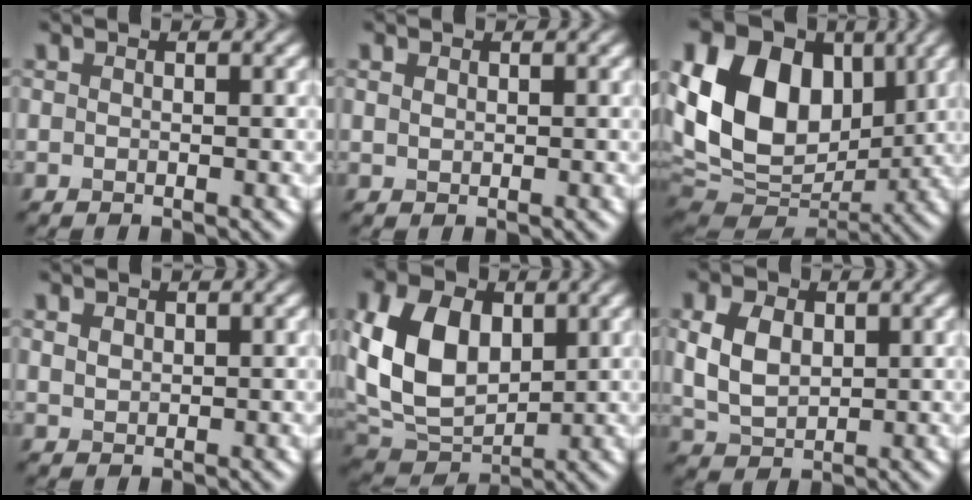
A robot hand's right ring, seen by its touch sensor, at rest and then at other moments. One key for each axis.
{"total": 0.7, "fx": 0.4, "fy": 0.5, "fz": 0.4, "tx": -0.009, "ty": -0.001, "tz": 0.009}
{"total": 15.9, "fx": 2.9, "fy": 11.5, "fz": 10.6, "tx": -0.213, "ty": 0.020, "tz": 0.047}
{"total": 1.1, "fx": 0.5, "fy": 0.8, "fz": 0.5, "tx": -0.012, "ty": -0.001, "tz": 0.012}
{"total": 10.0, "fx": 1.7, "fy": 6.9, "fz": 7.0, "tx": -0.162, "ty": 0.001, "tz": 0.027}
{"total": 4.6, "fx": 0.9, "fy": 3.2, "fz": 3.2, "tx": -0.074, "ty": 0.003, "tz": 0.018}